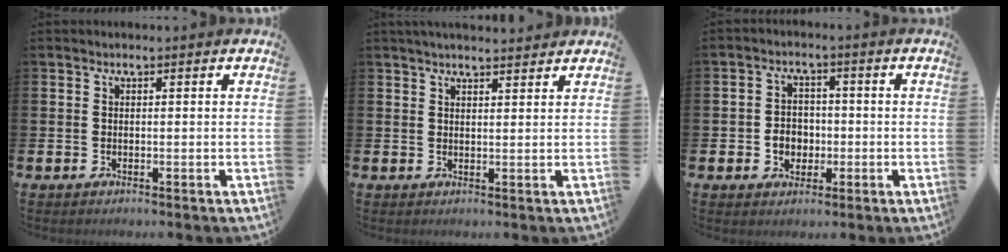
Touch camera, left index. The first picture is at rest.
{"total": 2.6, "force": [2.6, 0.2, 0.5], "torque": [-0.012, -0.008, 0.046]}
{"total": 3.6, "force": [-0.8, 3.2, 1.6], "torque": [-0.022, 0.001, -0.024]}